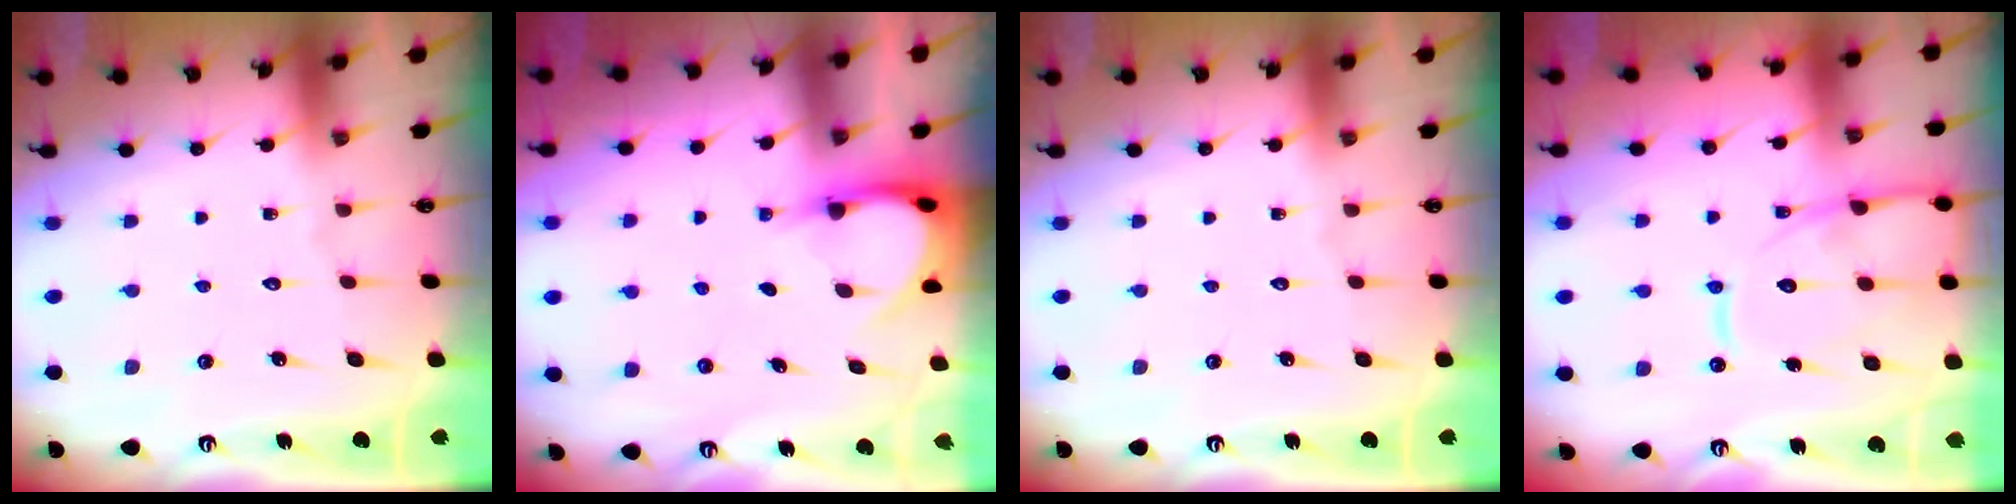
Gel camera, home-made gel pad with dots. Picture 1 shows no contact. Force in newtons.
{"total": 3.7, "press": 3.7, "slide": 0.3}
{"total": 0.0}
{"total": 14.6, "press": 14.5, "slide": 1.3}